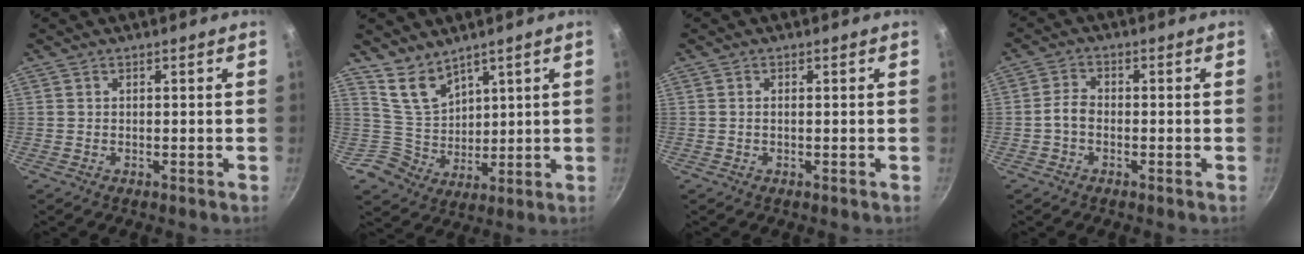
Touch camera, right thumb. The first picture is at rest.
{"total": 7.4, "force": [5.4, 4.8, 1.1], "torque": [0.003, -0.045, 0.118]}
{"total": 0.5, "force": [0.0, 0.2, 0.5], "torque": [-0.012, 0.002, -0.001]}
{"total": 3.1, "force": [-1.0, 2.0, 2.0], "torque": [-0.041, 0.020, -0.028]}